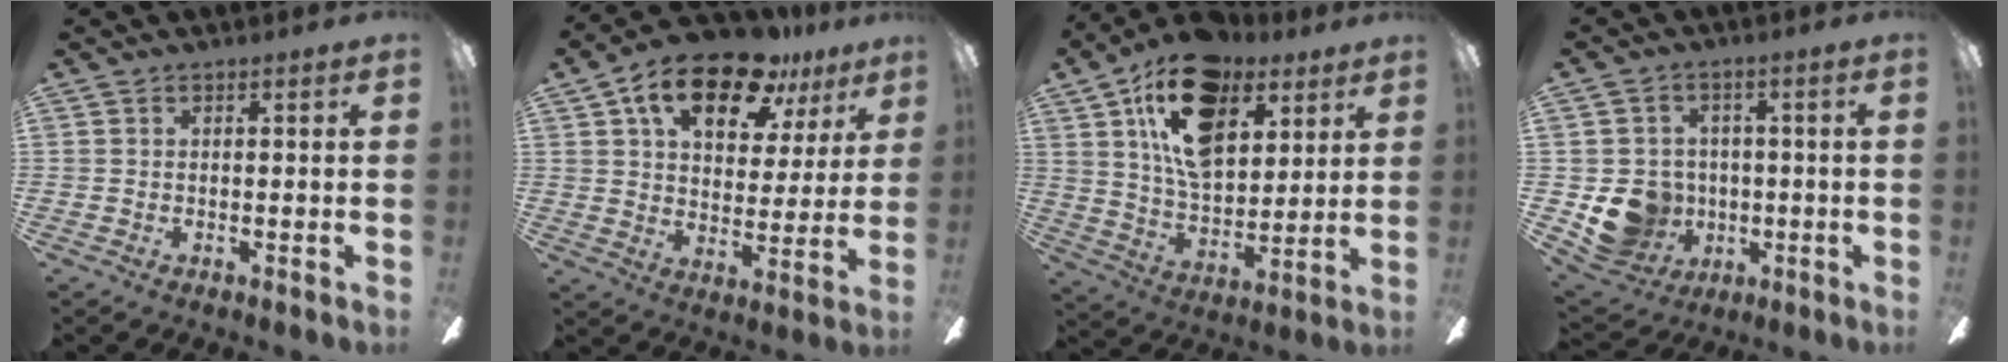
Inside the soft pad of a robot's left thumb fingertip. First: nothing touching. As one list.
[{"total": 17.8, "force": [10.9, 8.8, 11.0], "torque": [-0.179, -0.045, 0.185]}, {"total": 19.3, "force": [10.6, 11.0, 11.9], "torque": [-0.214, -0.036, 0.188]}, {"total": 10.7, "force": [-2.2, 9.8, 3.5], "torque": [-0.095, 0.014, -0.029]}]